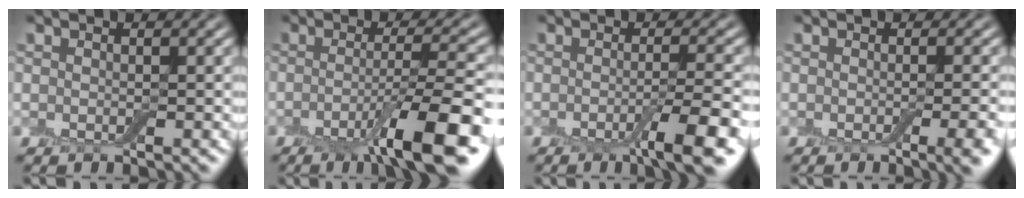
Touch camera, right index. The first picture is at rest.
{"total": 8.2, "force": [-3.9, 1.2, 7.1], "torque": [-0.101, 0.007, -0.068]}
{"total": 5.4, "force": [-2.6, 0.9, 4.7], "torque": [-0.066, -0.001, -0.042]}
{"total": 4.5, "force": [-1.9, 1.5, 3.9], "torque": [-0.037, -0.008, -0.018]}